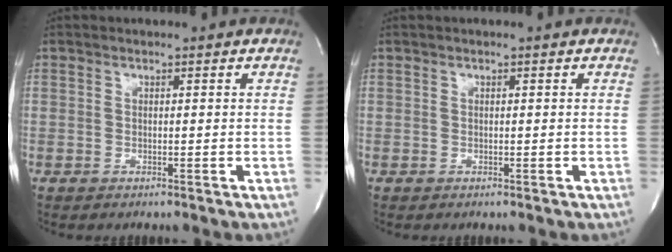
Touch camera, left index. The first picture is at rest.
{"total": 0.0}